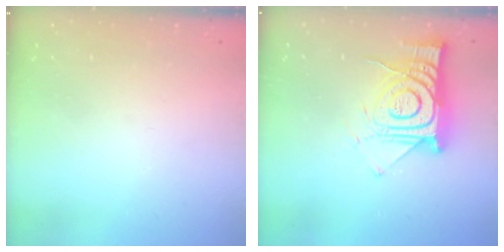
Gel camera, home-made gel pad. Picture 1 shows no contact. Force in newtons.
{"total": 14.7, "press": 14.6, "slide": 1.2}